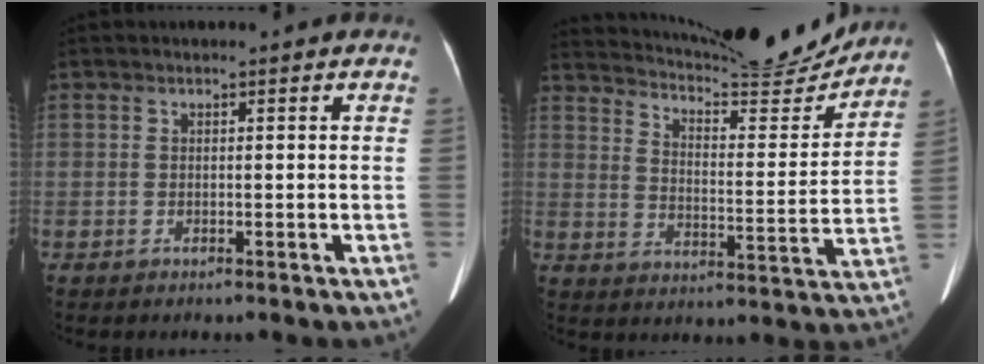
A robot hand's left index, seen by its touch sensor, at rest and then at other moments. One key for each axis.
{"total": 19.7, "fx": 18.7, "fy": 1.8, "fz": 6.0, "tx": -0.099, "ty": -0.045, "tz": 0.254}